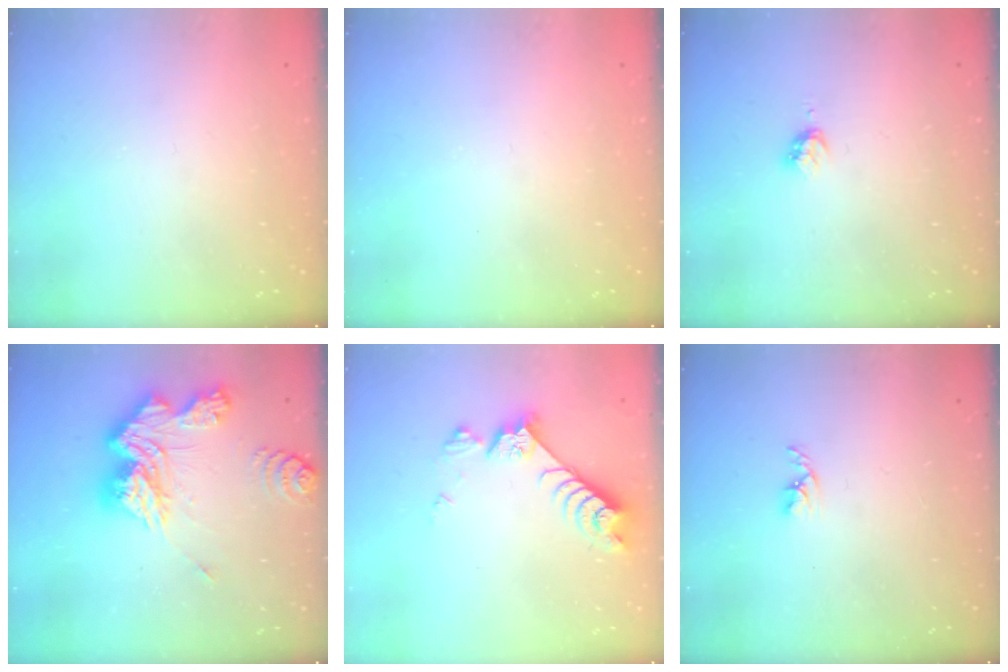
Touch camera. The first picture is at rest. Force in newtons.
{"total": 0.0}
{"total": 2.9, "press": 2.8, "slide": 0.4}
{"total": 20.4, "press": 20.3, "slide": 1.9}
{"total": 7.4, "press": 7.3, "slide": 1.1}
{"total": 2.7, "press": 2.7, "slide": 0.5}